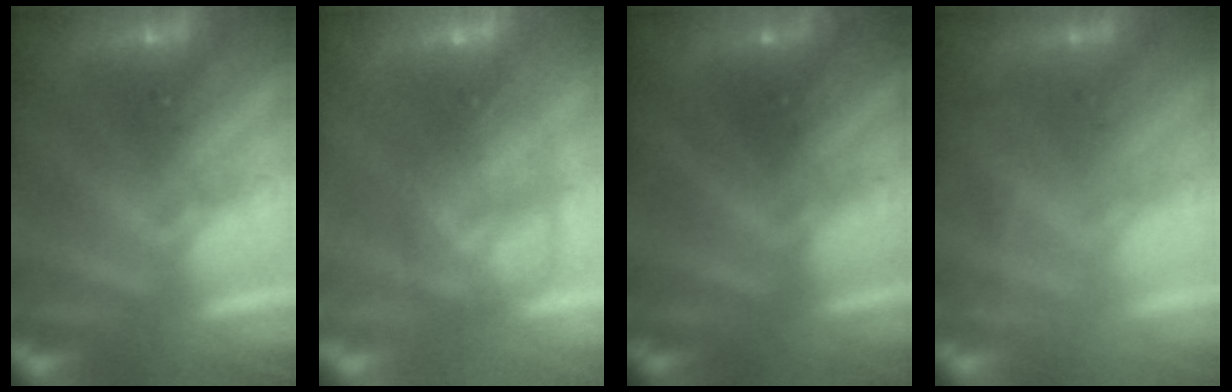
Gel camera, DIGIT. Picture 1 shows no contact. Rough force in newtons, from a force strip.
{"total": 7.2}
{"total": 2.3}
{"total": 2.4}